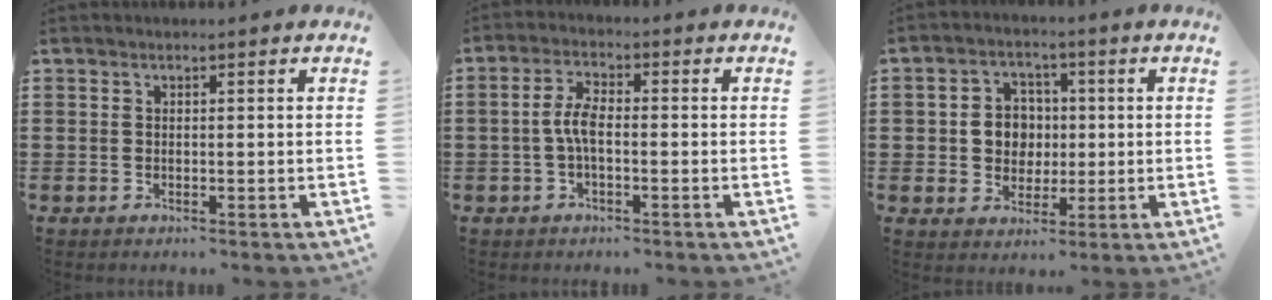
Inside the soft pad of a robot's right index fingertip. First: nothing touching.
{"total": 4.3, "force": [-0.8, 1.5, 4.0], "torque": [-0.094, -0.001, -0.021]}
{"total": 5.6, "force": [0.1, 5.1, 2.2], "torque": [-0.053, 0.014, -0.001]}